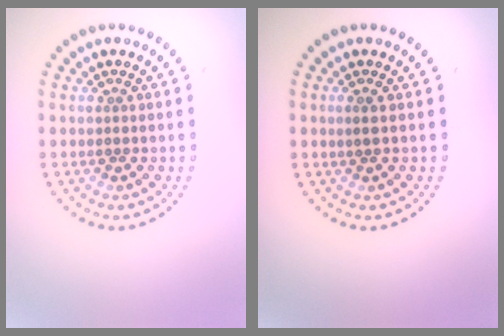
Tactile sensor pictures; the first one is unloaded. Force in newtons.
{"total": 0.8, "press": 0.7, "slide": 0.4}